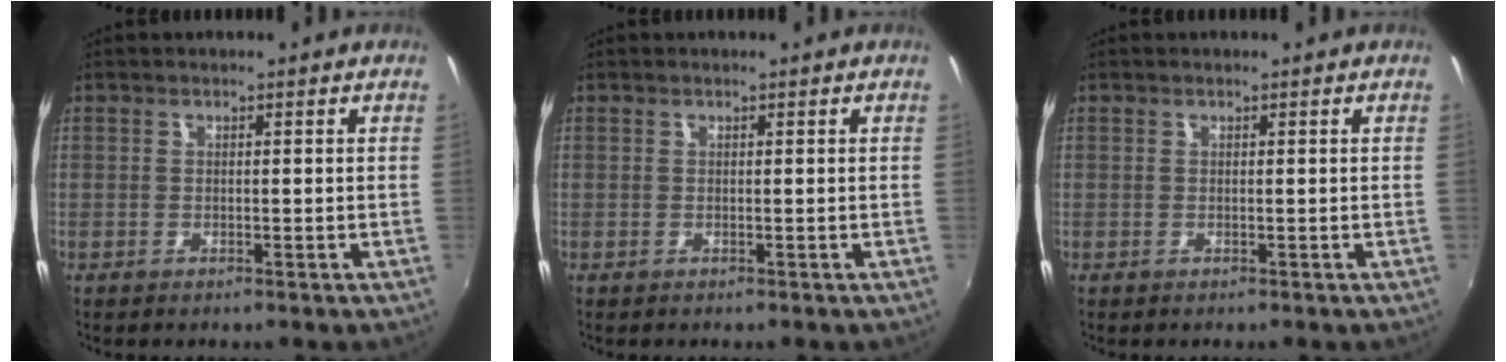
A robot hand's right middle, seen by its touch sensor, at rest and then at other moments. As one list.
[{"total": 0.0}, {"total": 0.0}]